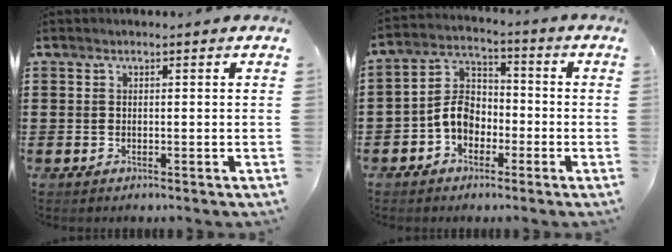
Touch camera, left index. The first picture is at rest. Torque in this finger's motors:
{"motor_torque": [1.12, 1.01, 0.59, 0.10]}